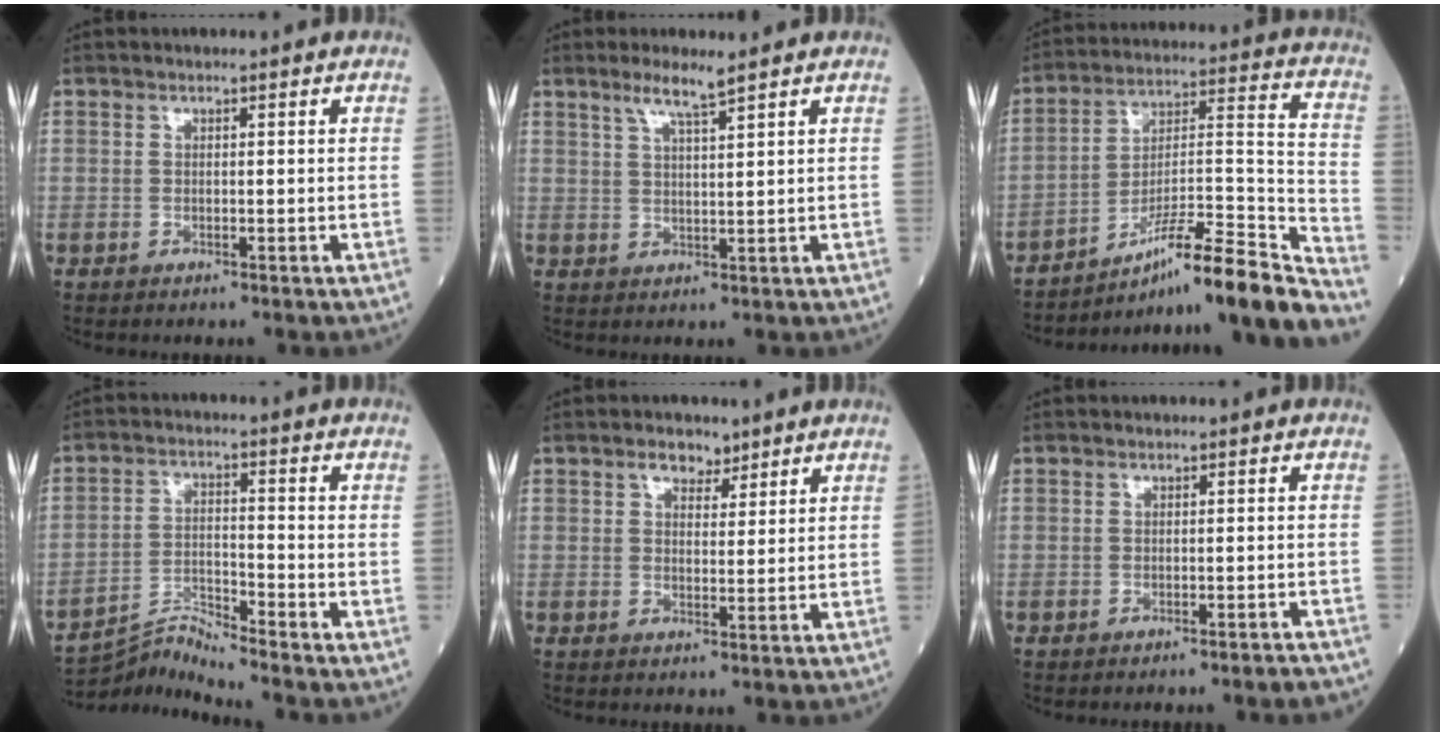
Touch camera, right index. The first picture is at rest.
{"total": 3.8, "force": [2.8, -0.3, 2.5], "torque": [-0.054, -0.001, 0.056]}
{"total": 21.9, "force": [-18.0, -0.3, 12.5], "torque": [-0.159, 0.014, -0.285]}
{"total": 6.6, "force": [-6.1, -2.7, -0.2], "torque": [-0.016, -0.008, -0.112]}
{"total": 2.9, "force": [2.0, 1.6, 1.3], "torque": [-0.022, 0.005, 0.033]}
{"total": 3.5, "force": [-3.2, -0.2, 1.4], "torque": [-0.019, 0.000, -0.037]}